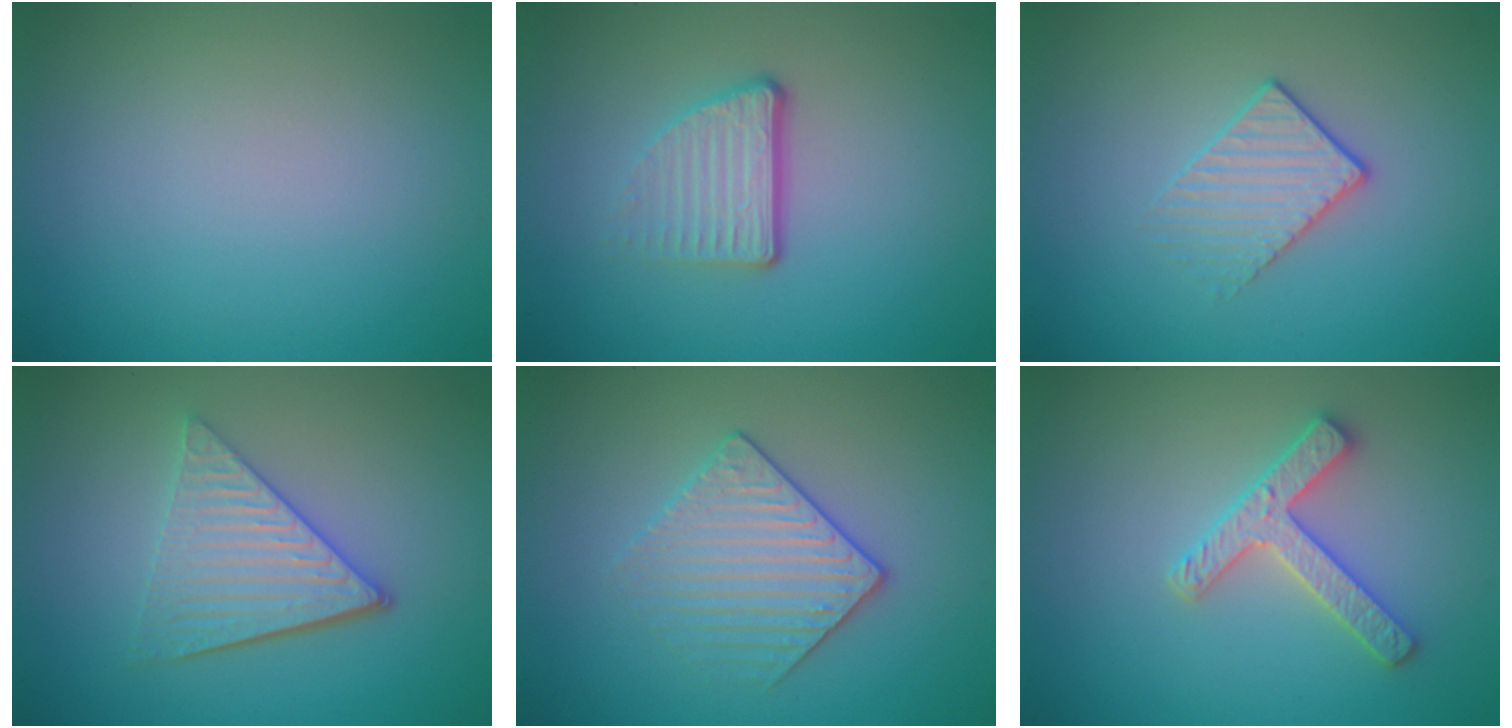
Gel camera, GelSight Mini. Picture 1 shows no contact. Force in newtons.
{"total": 3.5, "press": 2.3, "slide": 2.6}
{"total": 1.8, "press": 1.4, "slide": 1.1}
{"total": 4.8, "press": 3.6, "slide": 3.1}
{"total": 3.2, "press": 3.0, "slide": 1.0}
{"total": 2.9, "press": 2.9, "slide": 0.5}